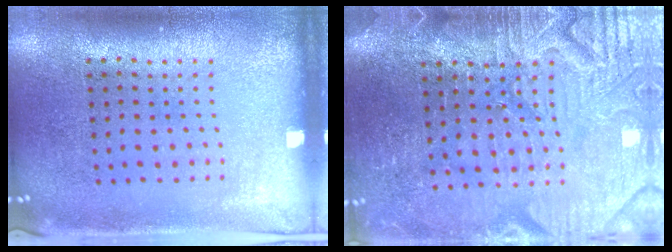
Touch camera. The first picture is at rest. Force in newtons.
{"total": 4.0, "press": 3.8, "slide": 1.2}